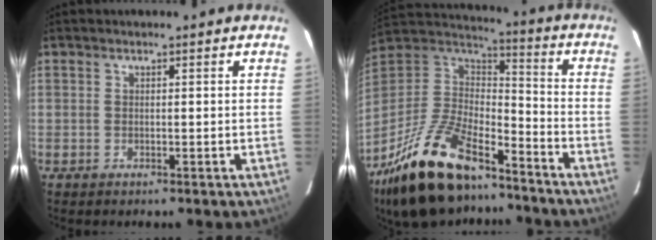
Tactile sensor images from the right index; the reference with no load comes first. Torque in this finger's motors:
{"motor_torque": [0.73, -0.88, 0.93, 0.21]}